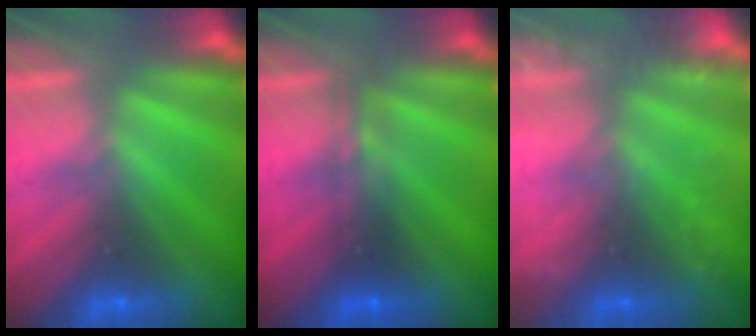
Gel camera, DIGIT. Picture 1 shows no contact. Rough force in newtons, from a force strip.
{"total": 2.3}
{"total": 8.2}